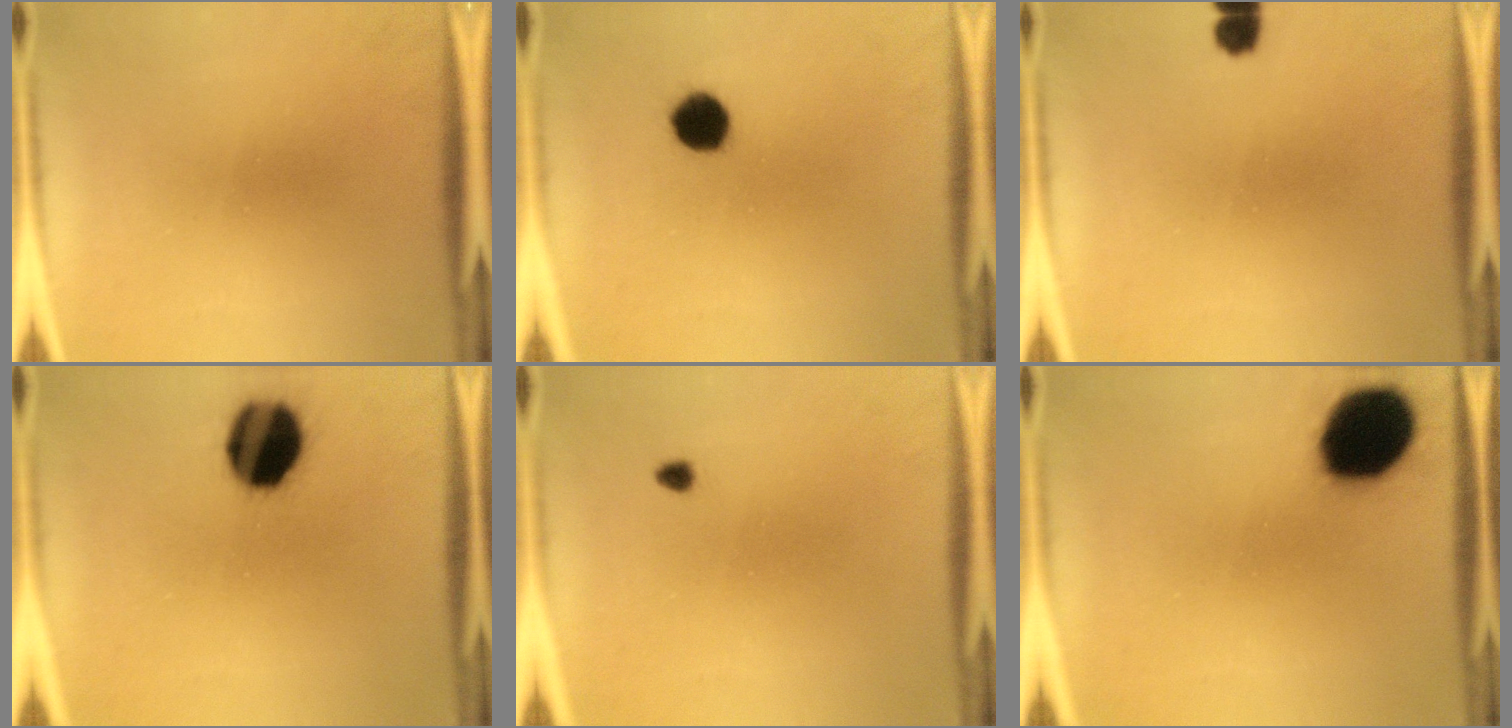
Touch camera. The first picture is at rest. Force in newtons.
{"total": 6.1}
{"total": 2.4}
{"total": 15.7}
{"total": 1.0}
{"total": 19.1}